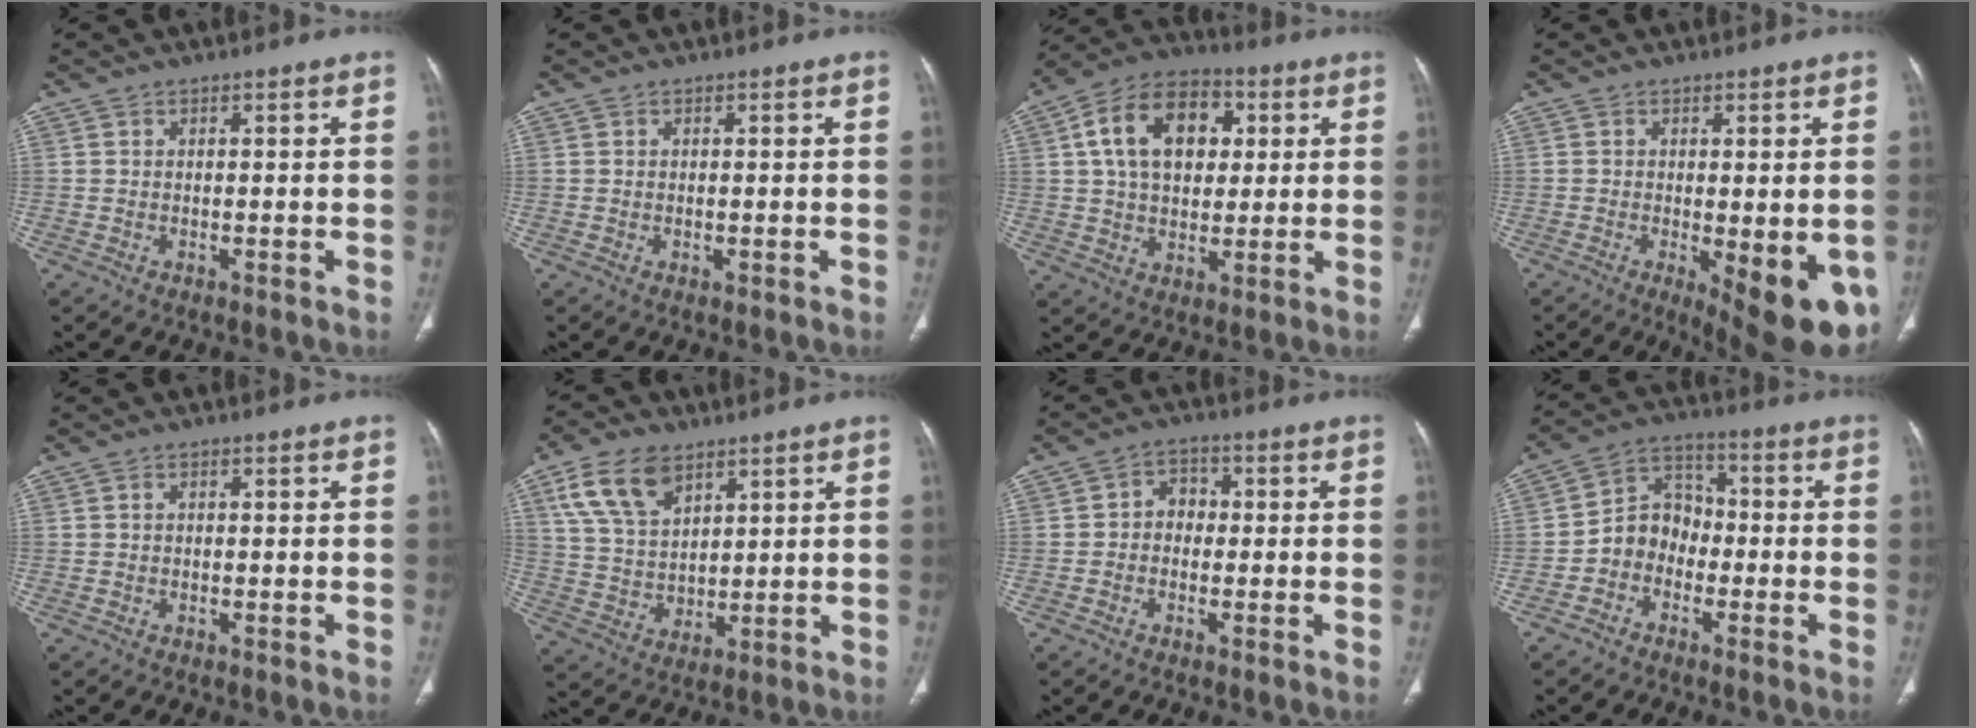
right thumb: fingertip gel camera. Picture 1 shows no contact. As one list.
[{"total": 0.0}, {"total": 16.6, "force": [4.1, 11.2, 11.5], "torque": [-0.168, 0.010, 0.064]}, {"total": 12.8, "force": [-4.3, 4.3, 11.2], "torque": [-0.121, -0.018, -0.047]}, {"total": 0.0}, {"total": 12.2, "force": [6.6, 7.6, 7.0], "torque": [-0.112, -0.022, 0.136]}, {"total": 4.3, "force": [-0.3, 3.6, 2.3], "torque": [-0.013, 0.019, -0.016]}, {"total": 7.7, "force": [-2.5, 6.5, 3.3], "torque": [-0.025, 0.038, -0.059]}]